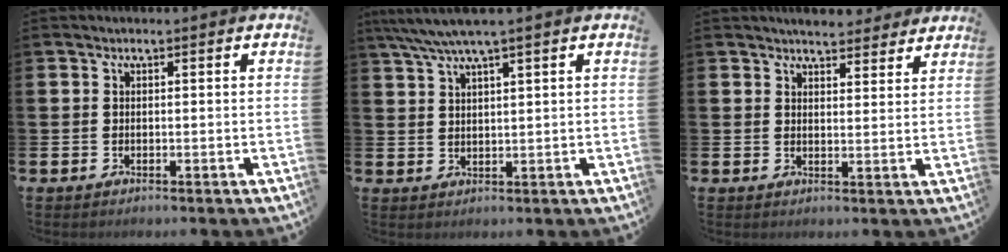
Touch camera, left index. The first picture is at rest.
{"total": 4.6, "force": [3.7, -0.3, 2.7], "torque": [-0.067, -0.003, 0.068]}
{"total": 4.3, "force": [4.3, 0.7, 0.2], "torque": [-0.003, -0.023, 0.077]}